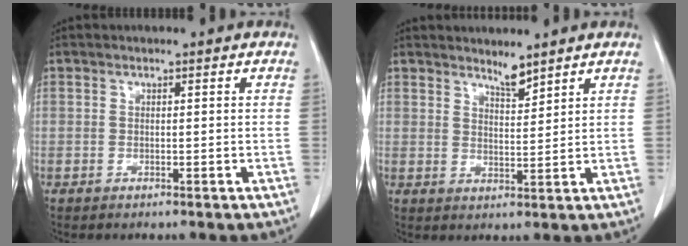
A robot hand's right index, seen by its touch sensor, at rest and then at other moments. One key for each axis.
{"total": 2.8, "fx": 2.7, "fy": 0.2, "fz": 0.9, "tx": -0.018, "ty": -0.008, "tz": 0.050}